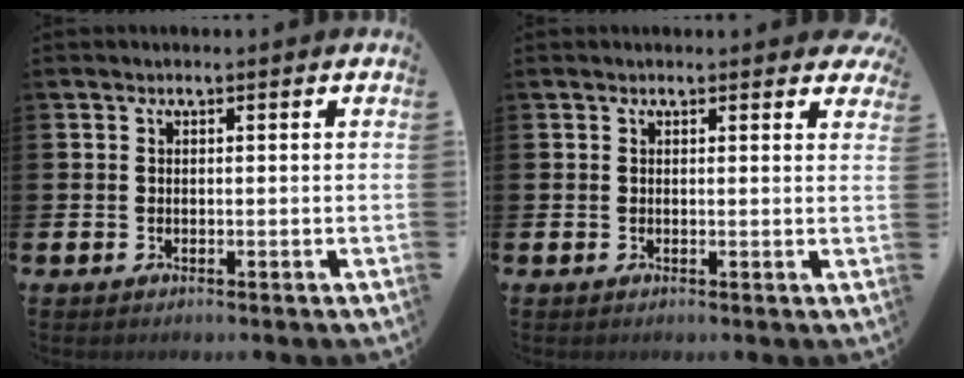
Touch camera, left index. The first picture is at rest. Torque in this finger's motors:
{"motor_torque": [1.09, -1.05, 0.26, 0.05]}